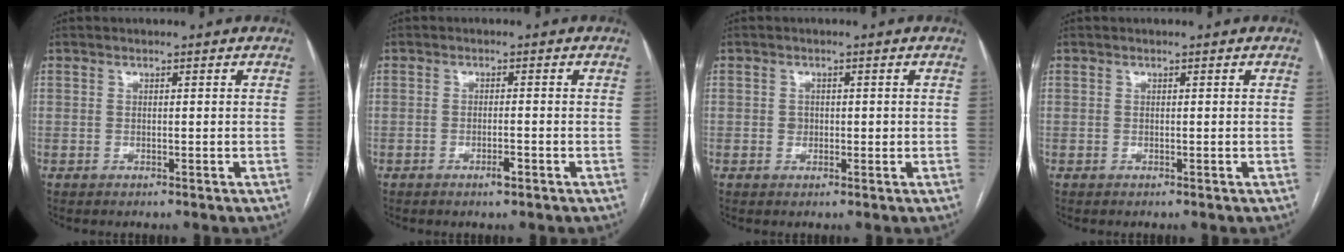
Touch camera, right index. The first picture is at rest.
{"total": 1.8, "force": [-1.0, 0.3, 1.5], "torque": [-0.025, -0.001, -0.016]}
{"total": 1.5, "force": [0.0, 1.3, 0.7], "torque": [-0.011, 0.002, 0.002]}
{"total": 0.0}